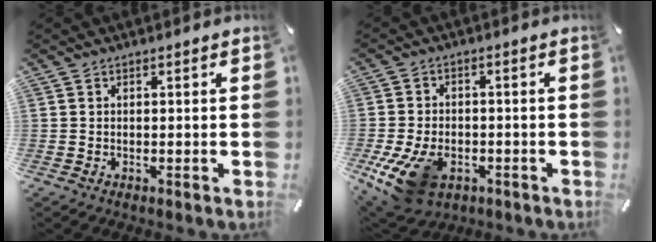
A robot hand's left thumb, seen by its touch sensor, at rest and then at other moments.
{"total": 11.9, "force": [-5.5, 7.9, 6.9], "torque": [-0.141, 0.018, -0.095]}